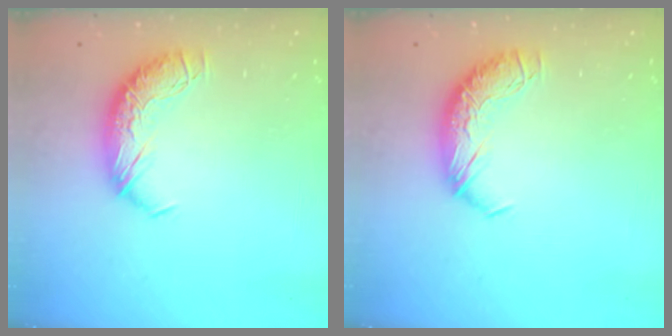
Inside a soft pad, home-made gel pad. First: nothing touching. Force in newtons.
{"total": 0.0}